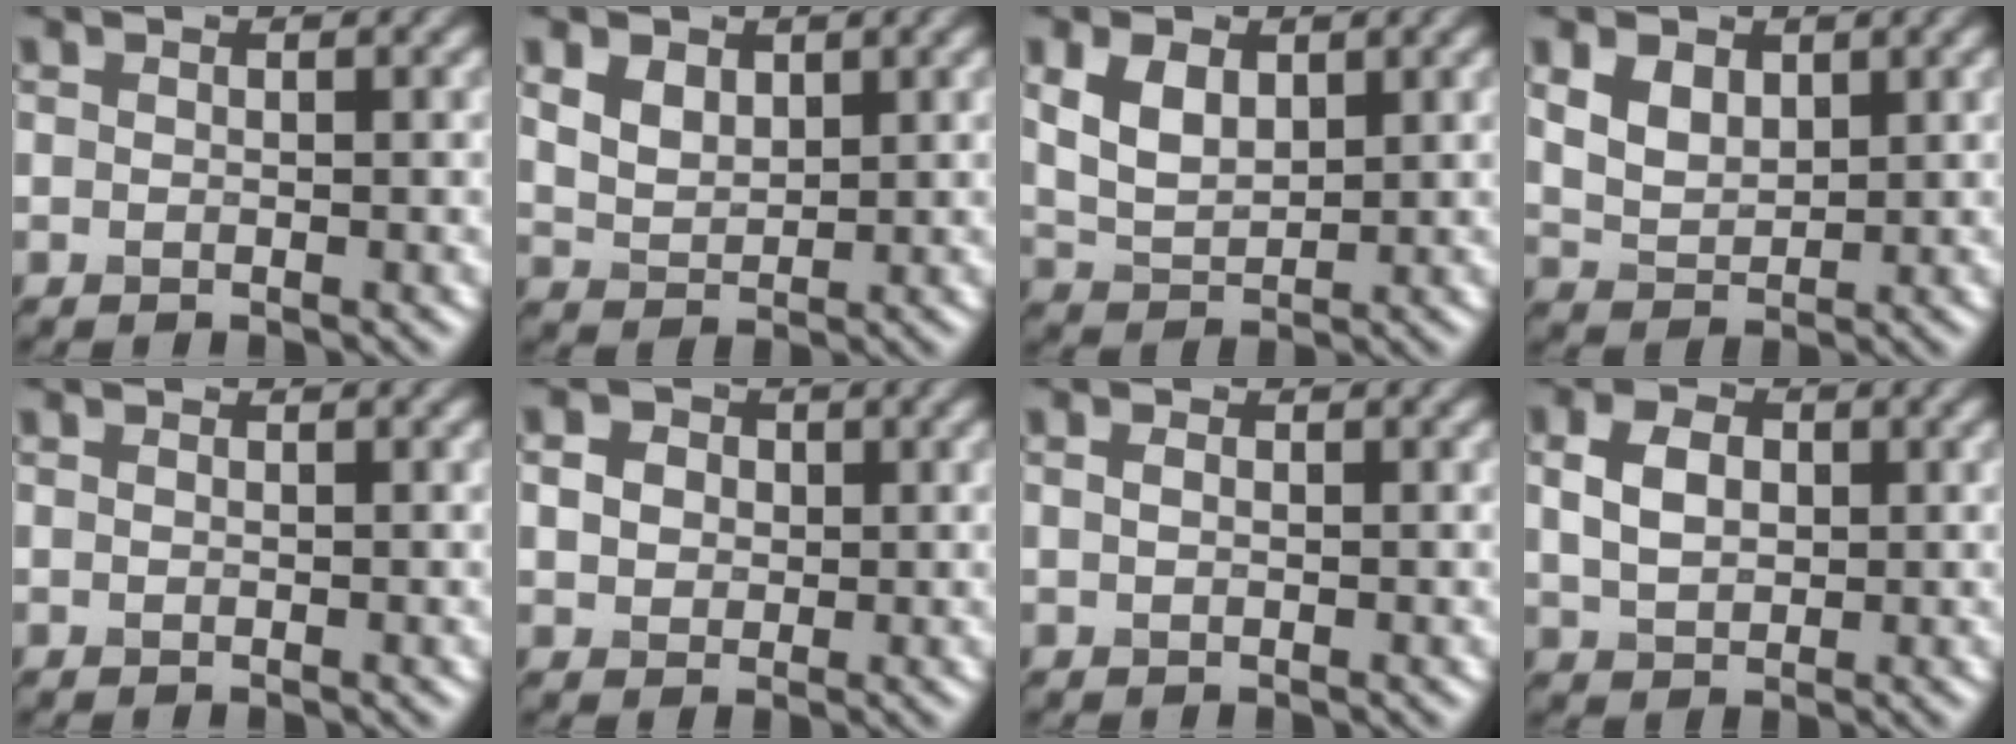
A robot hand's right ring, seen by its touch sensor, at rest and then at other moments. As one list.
[{"total": 2.7, "force": [1.4, 1.7, 1.5], "torque": [-0.035, -0.002, 0.026]}, {"total": 3.8, "force": [1.5, 2.4, 2.6], "torque": [-0.063, 0.000, 0.034]}, {"total": 3.0, "force": [1.5, 2.0, 1.7], "torque": [-0.043, -0.004, 0.032]}, {"total": 0.0}, {"total": 3.0, "force": [0.7, 2.5, 1.5], "torque": [-0.033, 0.003, 0.012]}, {"total": 0.9, "force": [0.2, 0.6, 0.6], "torque": [-0.012, 0.000, 0.003]}, {"total": 3.9, "force": [0.8, 2.8, 2.6], "torque": [-0.056, 0.004, 0.013]}]